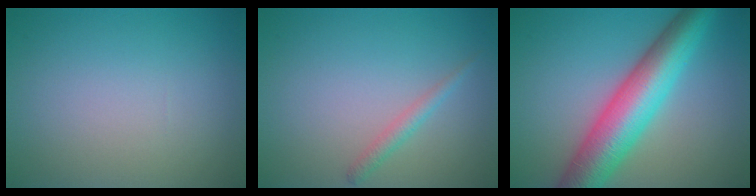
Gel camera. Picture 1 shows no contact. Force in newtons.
{"total": 1.4, "press": 1.4, "slide": 0.1}
{"total": 9.1, "press": 9.1, "slide": 0.1}